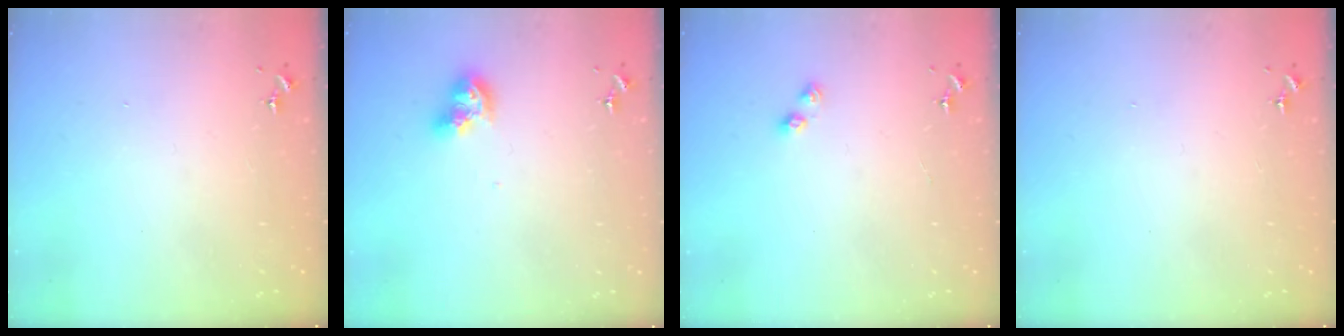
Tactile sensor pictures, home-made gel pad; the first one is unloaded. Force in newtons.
{"total": 9.2, "press": 9.2, "slide": 1.1}
{"total": 3.8, "press": 3.7, "slide": 0.7}
{"total": 0.0}